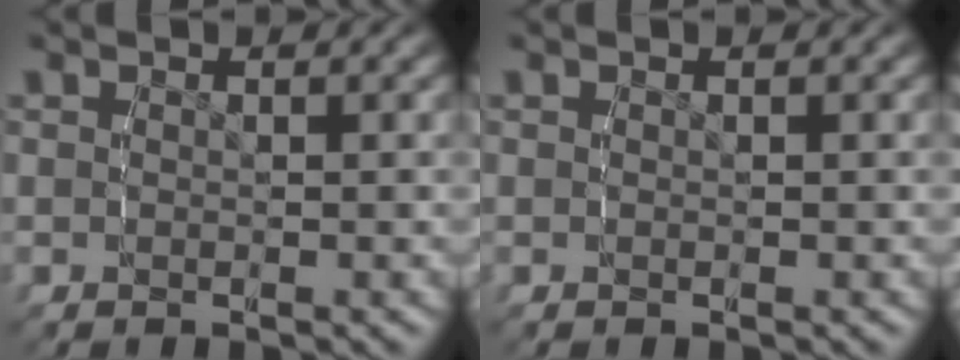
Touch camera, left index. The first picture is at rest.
{"total": 0.0}